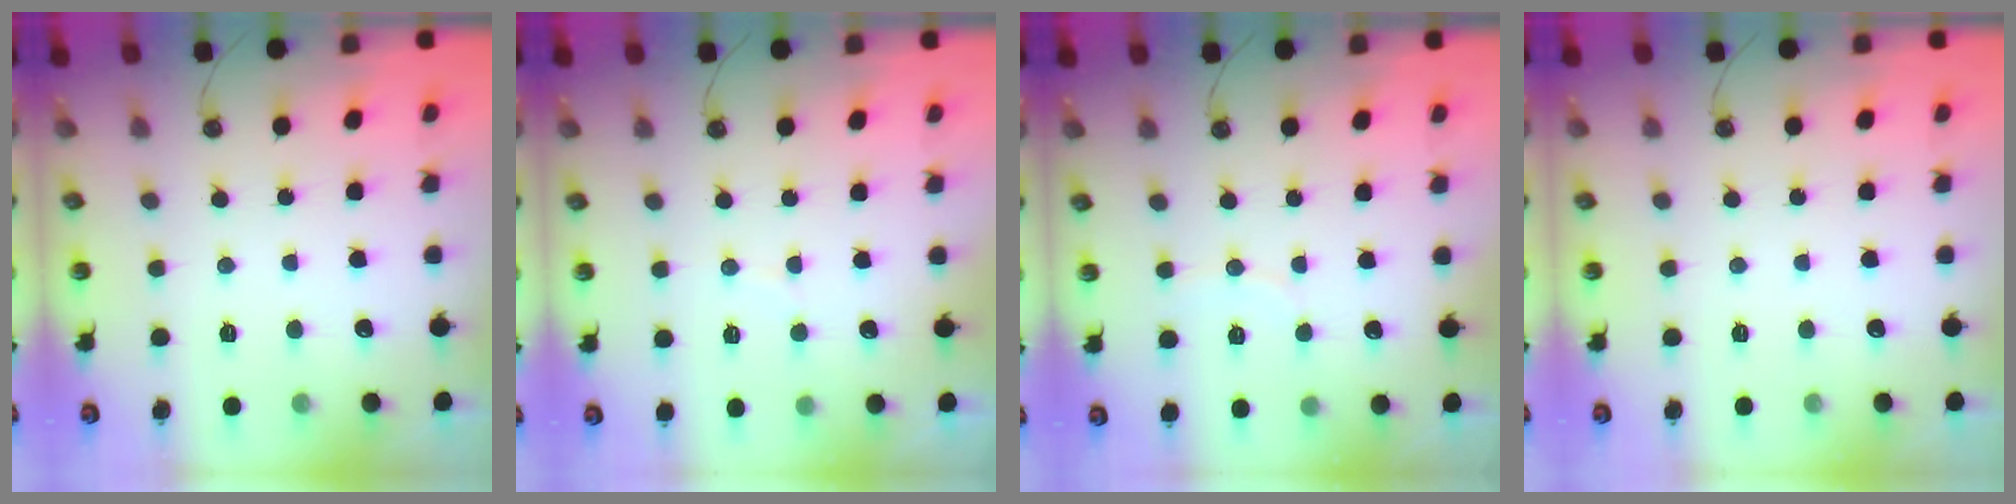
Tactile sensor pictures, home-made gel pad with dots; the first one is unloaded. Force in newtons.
{"total": 2.9, "press": 2.7, "slide": 1.1}
{"total": 3.5, "press": 3.5, "slide": 0.4}
{"total": 0.0}